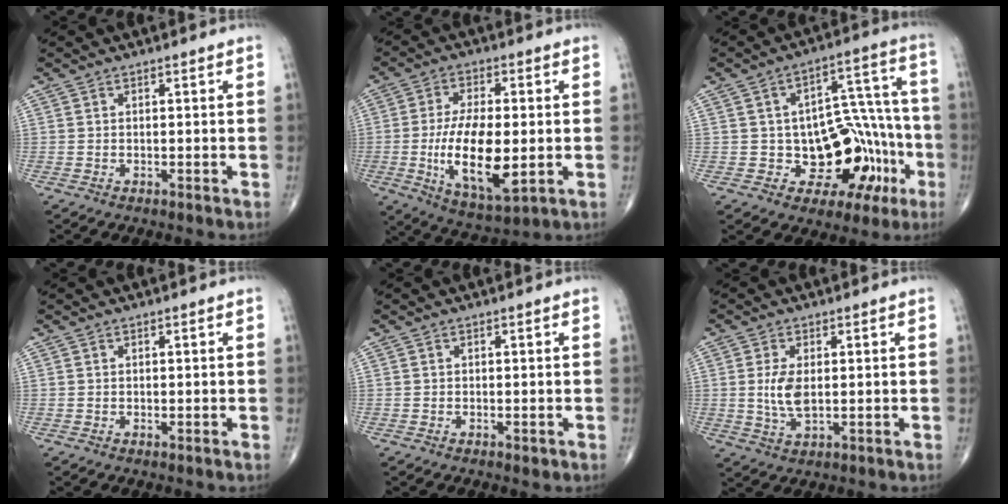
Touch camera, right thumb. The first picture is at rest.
{"total": 15.4, "force": [-2.1, 6.4, 13.8], "torque": [-0.243, -0.011, -0.028]}
{"total": 18.5, "force": [-5.4, 11.6, 13.4], "torque": [-0.102, 0.046, -0.060]}
{"total": 0.0}
{"total": 0.6, "force": [-0.1, 0.4, 0.5], "torque": [-0.001, 0.000, -0.001]}
{"total": 5.3, "force": [0.4, 2.5, 4.6], "torque": [-0.097, -0.011, 0.012]}